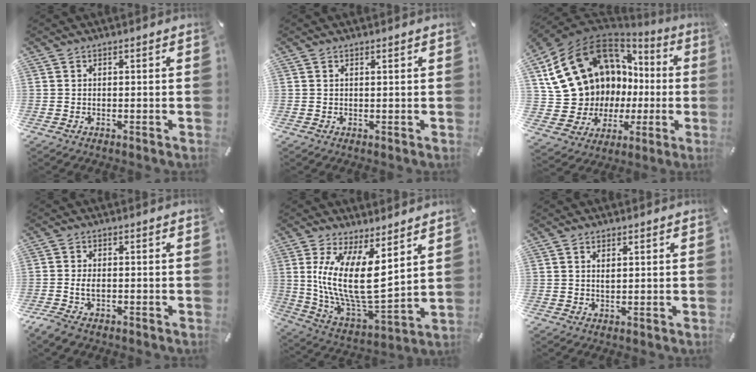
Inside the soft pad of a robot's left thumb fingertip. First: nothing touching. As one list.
[{"total": 0.7, "force": [0.5, 0.0, 0.4], "torque": [-0.007, -0.001, 0.010]}, {"total": 17.6, "force": [7.5, 14.0, 7.6], "torque": [-0.152, -0.066, 0.172]}, {"total": 3.4, "force": [-1.1, 1.8, 2.7], "torque": [-0.060, 0.003, -0.022]}, {"total": 17.3, "force": [5.6, 7.0, 14.8], "torque": [-0.317, -0.050, 0.101]}, {"total": 1.4, "force": [0.6, 0.6, 1.1], "torque": [-0.023, 0.000, 0.011]}]